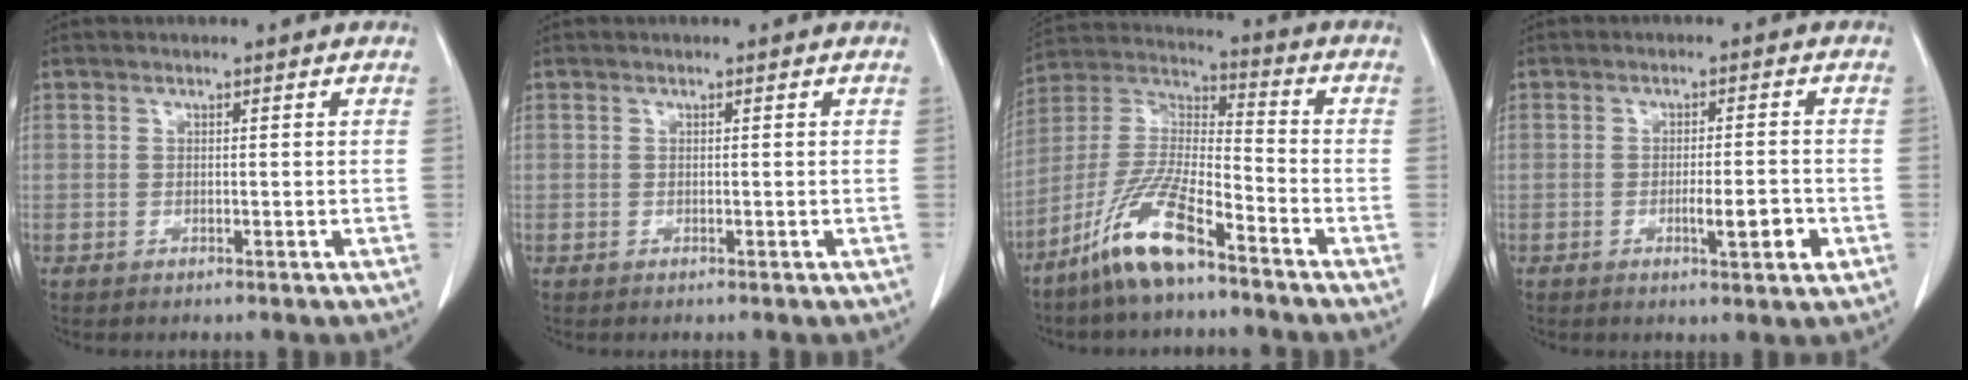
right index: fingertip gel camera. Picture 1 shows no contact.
{"total": 0.0}
{"total": 12.5, "force": [-8.5, 2.0, 9.0], "torque": [-0.196, -0.012, -0.169]}
{"total": 4.6, "force": [-1.6, 0.6, 4.3], "torque": [-0.063, -0.002, -0.021]}